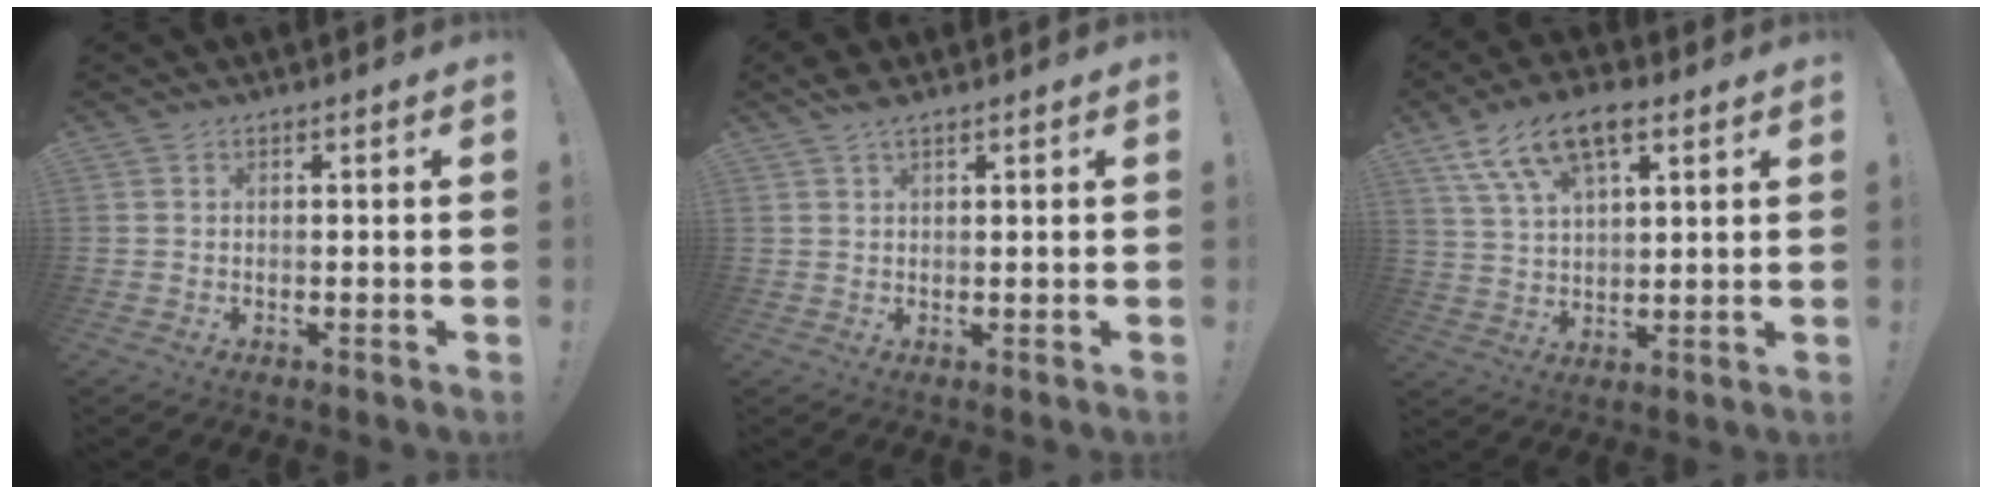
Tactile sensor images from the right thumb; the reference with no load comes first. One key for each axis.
{"total": 3.0, "fx": 2.2, "fy": 0.8, "fz": 1.8, "tx": -0.035, "ty": -0.008, "tz": 0.041}
{"total": 13.2, "fx": 7.4, "fy": 6.2, "fz": 8.9, "tx": -0.161, "ty": -0.025, "tz": 0.138}